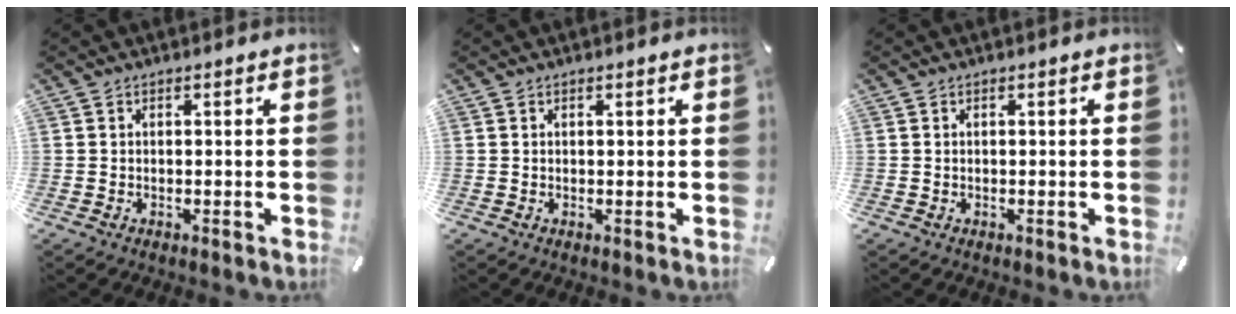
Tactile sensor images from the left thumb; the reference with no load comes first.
{"total": 0.0}
{"total": 0.0}